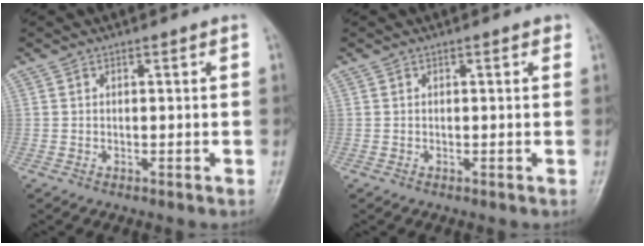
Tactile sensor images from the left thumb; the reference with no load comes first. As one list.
[{"total": 0.7, "force": [0.4, 0.3, 0.5], "torque": [-0.006, -0.001, 0.001]}]